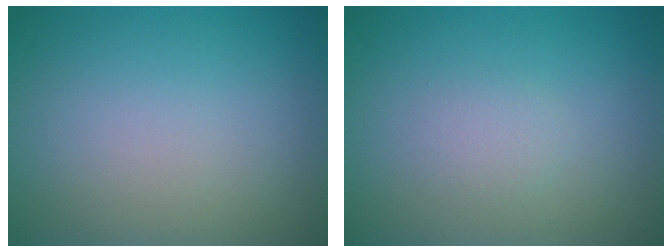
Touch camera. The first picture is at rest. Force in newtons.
{"total": 1.1, "press": 1.1, "slide": 0.0}